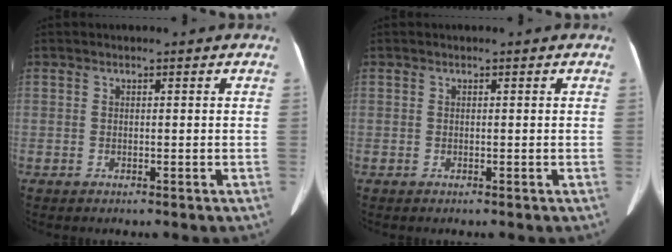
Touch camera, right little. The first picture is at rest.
{"total": 0.0}